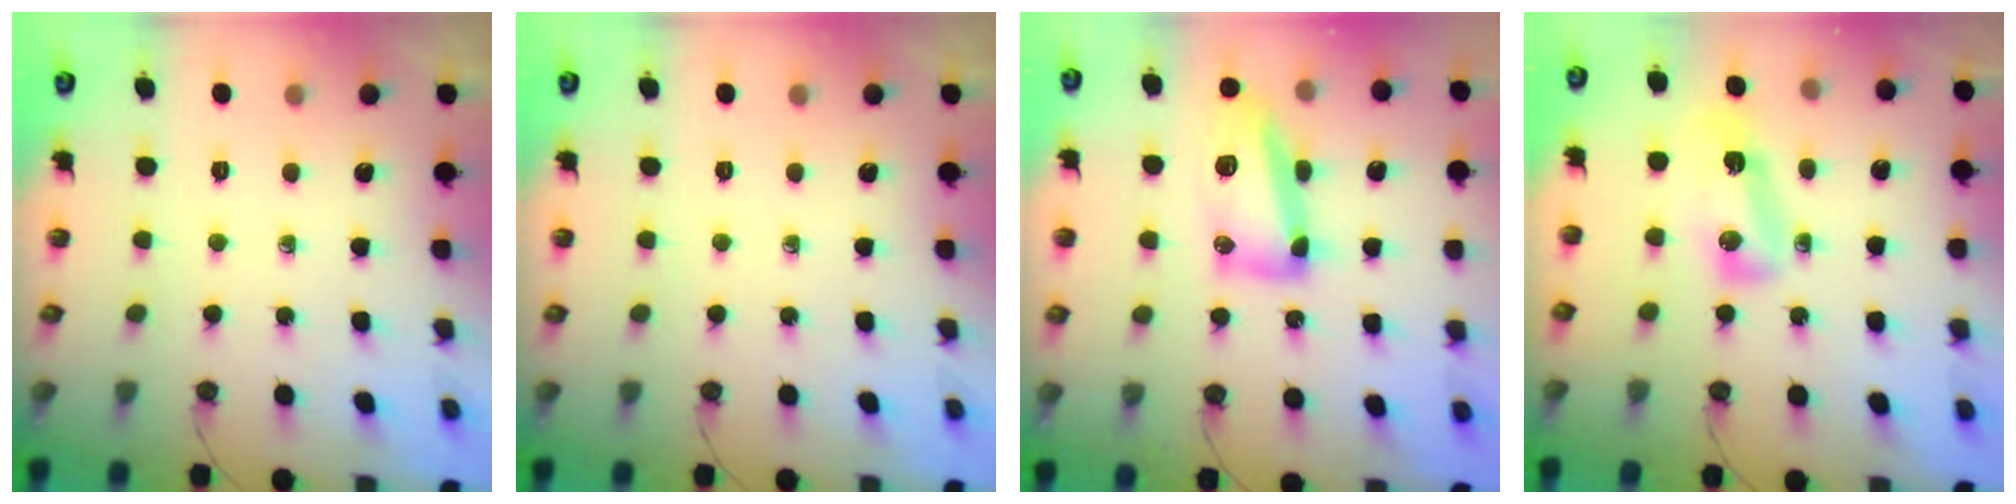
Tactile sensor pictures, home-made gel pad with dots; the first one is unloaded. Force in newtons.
{"total": 0.0}
{"total": 14.3, "press": 14.2, "slide": 1.3}
{"total": 8.5, "press": 8.5, "slide": 0.7}